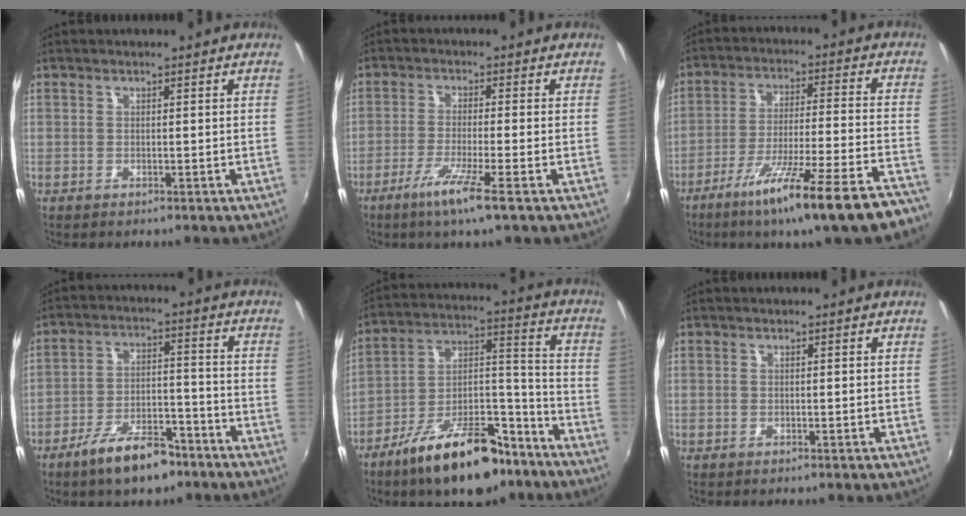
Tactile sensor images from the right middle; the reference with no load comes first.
{"total": 6.8, "force": [-3.9, -0.6, 5.5], "torque": [-0.118, -0.014, -0.074]}
{"total": 20.8, "force": [-16.0, 0.2, 13.4], "torque": [-0.223, -0.058, -0.238]}
{"total": 10.7, "force": [-7.7, 3.9, 6.3], "torque": [-0.124, 0.008, -0.121]}
{"total": 19.6, "force": [-13.1, 7.7, 12.4], "torque": [-0.206, 0.012, -0.202]}
{"total": 0.0}